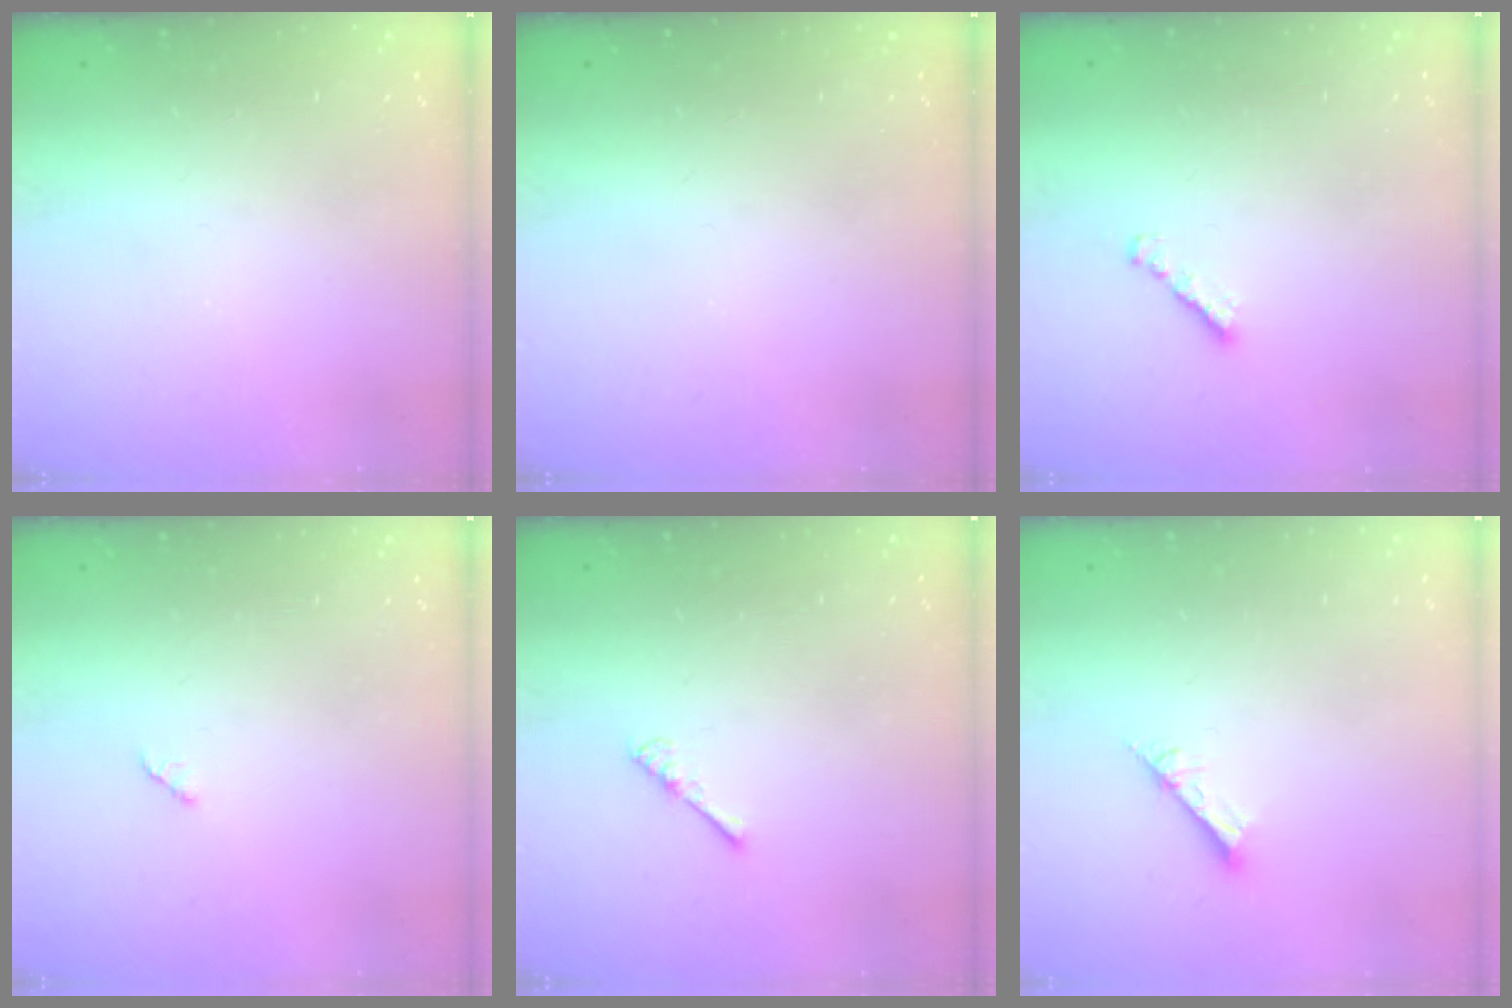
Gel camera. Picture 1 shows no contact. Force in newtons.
{"total": 0.0}
{"total": 1.6, "press": 1.5, "slide": 0.4}
{"total": 2.8, "press": 2.8, "slide": 0.4}
{"total": 1.8, "press": 1.7, "slide": 0.4}
{"total": 7.9, "press": 7.8, "slide": 0.8}